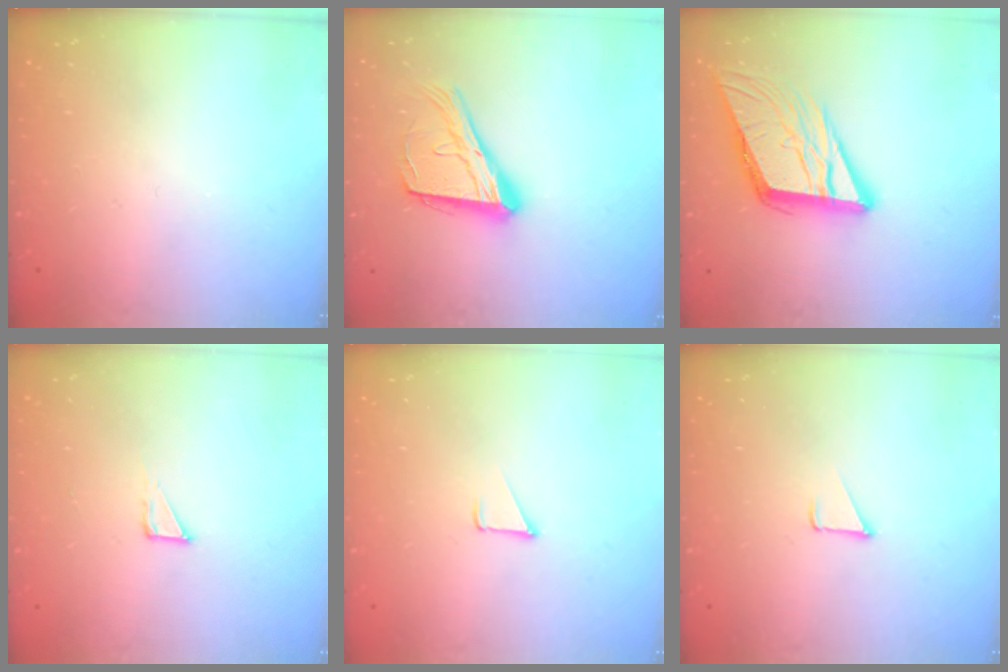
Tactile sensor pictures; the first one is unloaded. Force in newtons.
{"total": 17.9, "press": 17.8, "slide": 1.9}
{"total": 13.7, "press": 13.5, "slide": 2.4}
{"total": 2.6, "press": 2.6, "slide": 0.1}
{"total": 2.3, "press": 2.3, "slide": 0.2}
{"total": 2.3, "press": 2.3, "slide": 0.2}